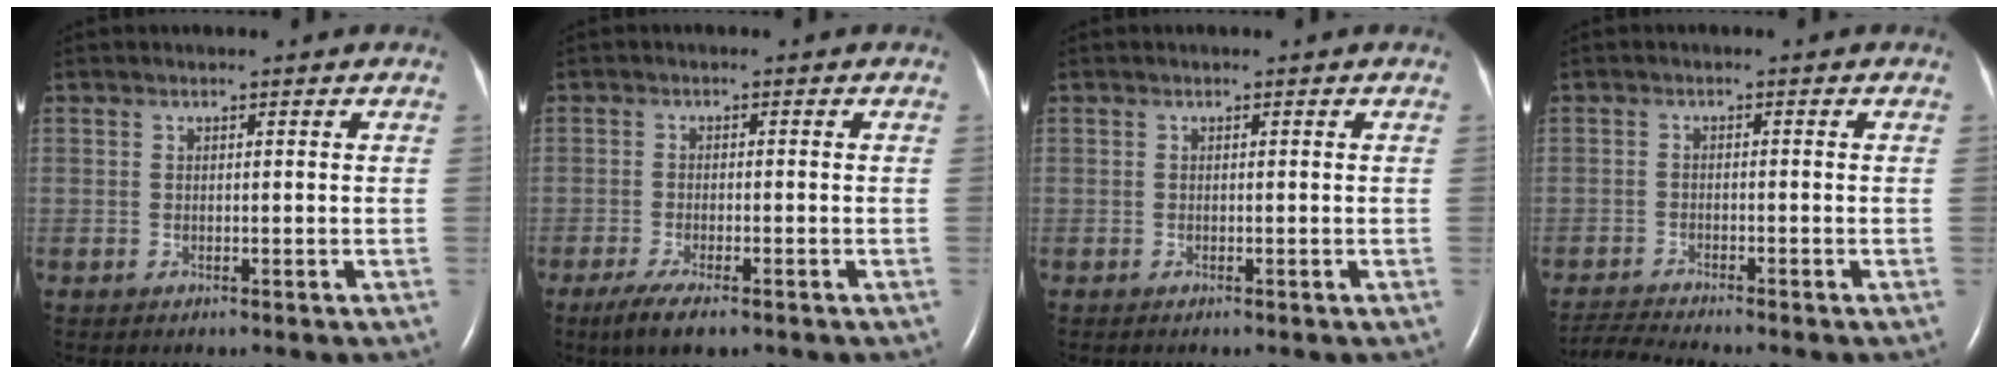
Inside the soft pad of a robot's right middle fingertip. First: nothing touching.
{"total": 5.3, "force": [-3.6, 1.2, 3.8], "torque": [-0.072, -0.013, -0.055]}
{"total": 0.0}
{"total": 4.4, "force": [-4.2, -1.2, 0.9], "torque": [-0.020, -0.020, -0.072]}